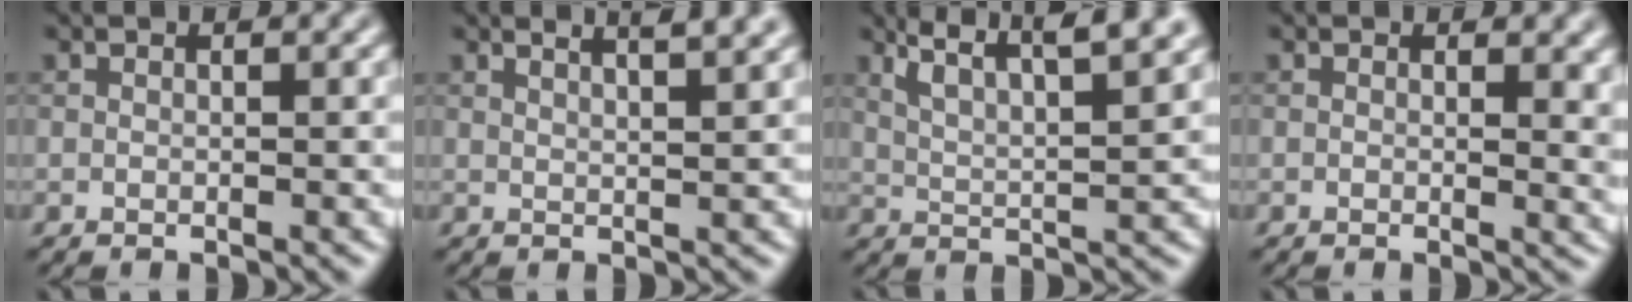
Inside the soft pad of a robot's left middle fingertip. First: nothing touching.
{"total": 4.4, "force": [3.1, 1.5, 2.8], "torque": [-0.004, 0.028, 0.009]}
{"total": 7.3, "force": [5.5, 1.5, 4.5], "torque": [-0.068, 0.022, 0.075]}
{"total": 2.8, "force": [0.5, 1.3, 2.5], "torque": [-0.022, -0.005, 0.009]}